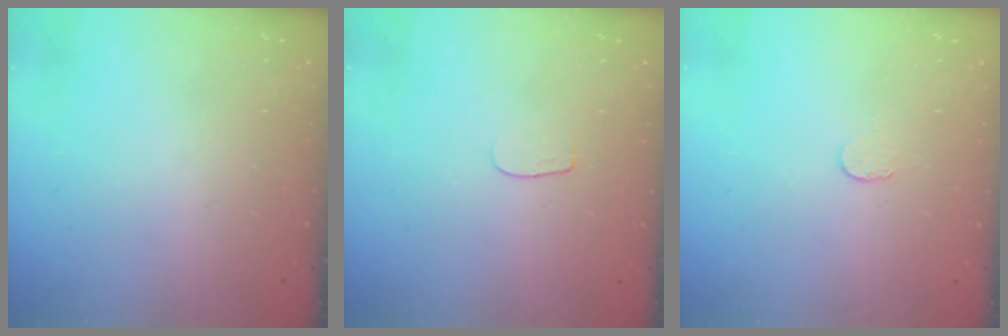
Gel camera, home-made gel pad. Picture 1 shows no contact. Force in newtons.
{"total": 3.6, "press": 3.6, "slide": 0.4}
{"total": 3.2, "press": 3.1, "slide": 0.3}